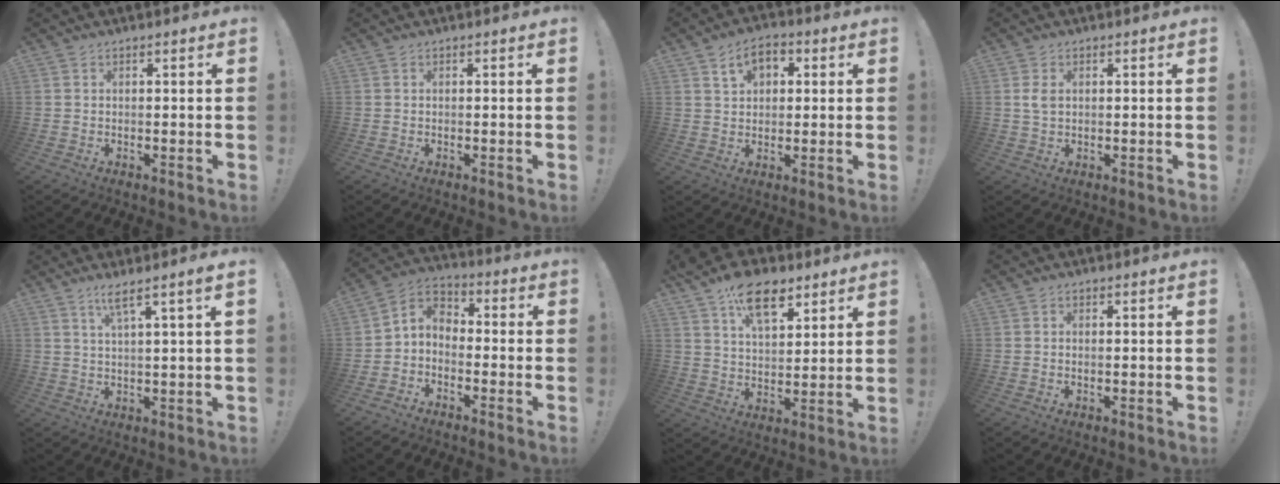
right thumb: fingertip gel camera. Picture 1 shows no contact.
{"total": 0.0}
{"total": 7.6, "force": [3.2, 5.1, 4.8], "torque": [-0.071, 0.001, 0.057]}
{"total": 2.9, "force": [0.9, 1.7, 2.2], "torque": [-0.036, 0.001, 0.014]}
{"total": 5.4, "force": [3.2, -0.4, 4.4], "torque": [-0.078, -0.007, 0.048]}
{"total": 5.7, "force": [-2.8, 4.2, 2.6], "torque": [-0.056, 0.018, -0.049]}
{"total": 13.7, "force": [8.6, 7.1, 7.9], "torque": [-0.122, -0.041, 0.156]}
{"total": 0.0}